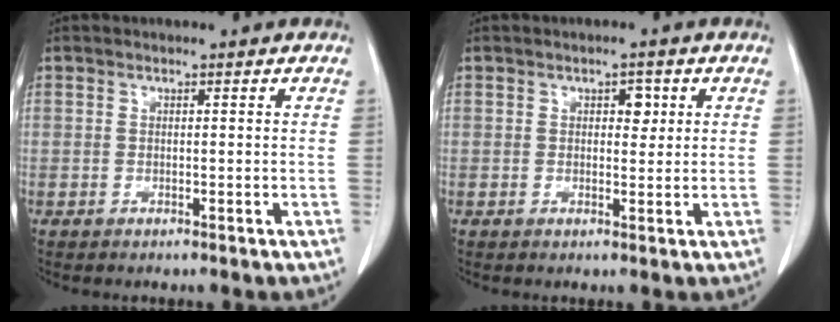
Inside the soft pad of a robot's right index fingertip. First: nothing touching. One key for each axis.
{"total": 2.2, "fx": 0.8, "fy": 1.3, "fz": 1.6, "tx": -0.018, "ty": 0.003, "tz": 0.010}